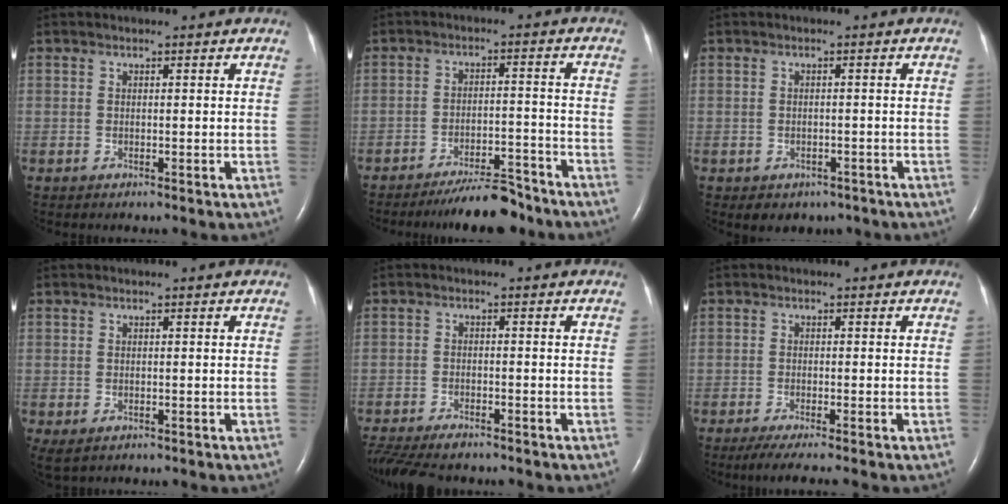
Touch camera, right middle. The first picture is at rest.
{"total": 7.9, "force": [-7.2, 1.3, 3.1], "torque": [-0.043, -0.004, -0.119]}
{"total": 3.8, "force": [-2.7, 2.6, 0.8], "torque": [-0.003, 0.010, -0.030]}
{"total": 2.0, "force": [-0.8, 1.3, 1.3], "torque": [-0.025, -0.006, -0.005]}
{"total": 11.5, "force": [-9.5, 3.6, 5.4], "torque": [-0.116, -0.016, -0.143]}
{"total": 4.6, "force": [-3.6, -0.4, 2.8], "torque": [-0.041, -0.012, -0.060]}